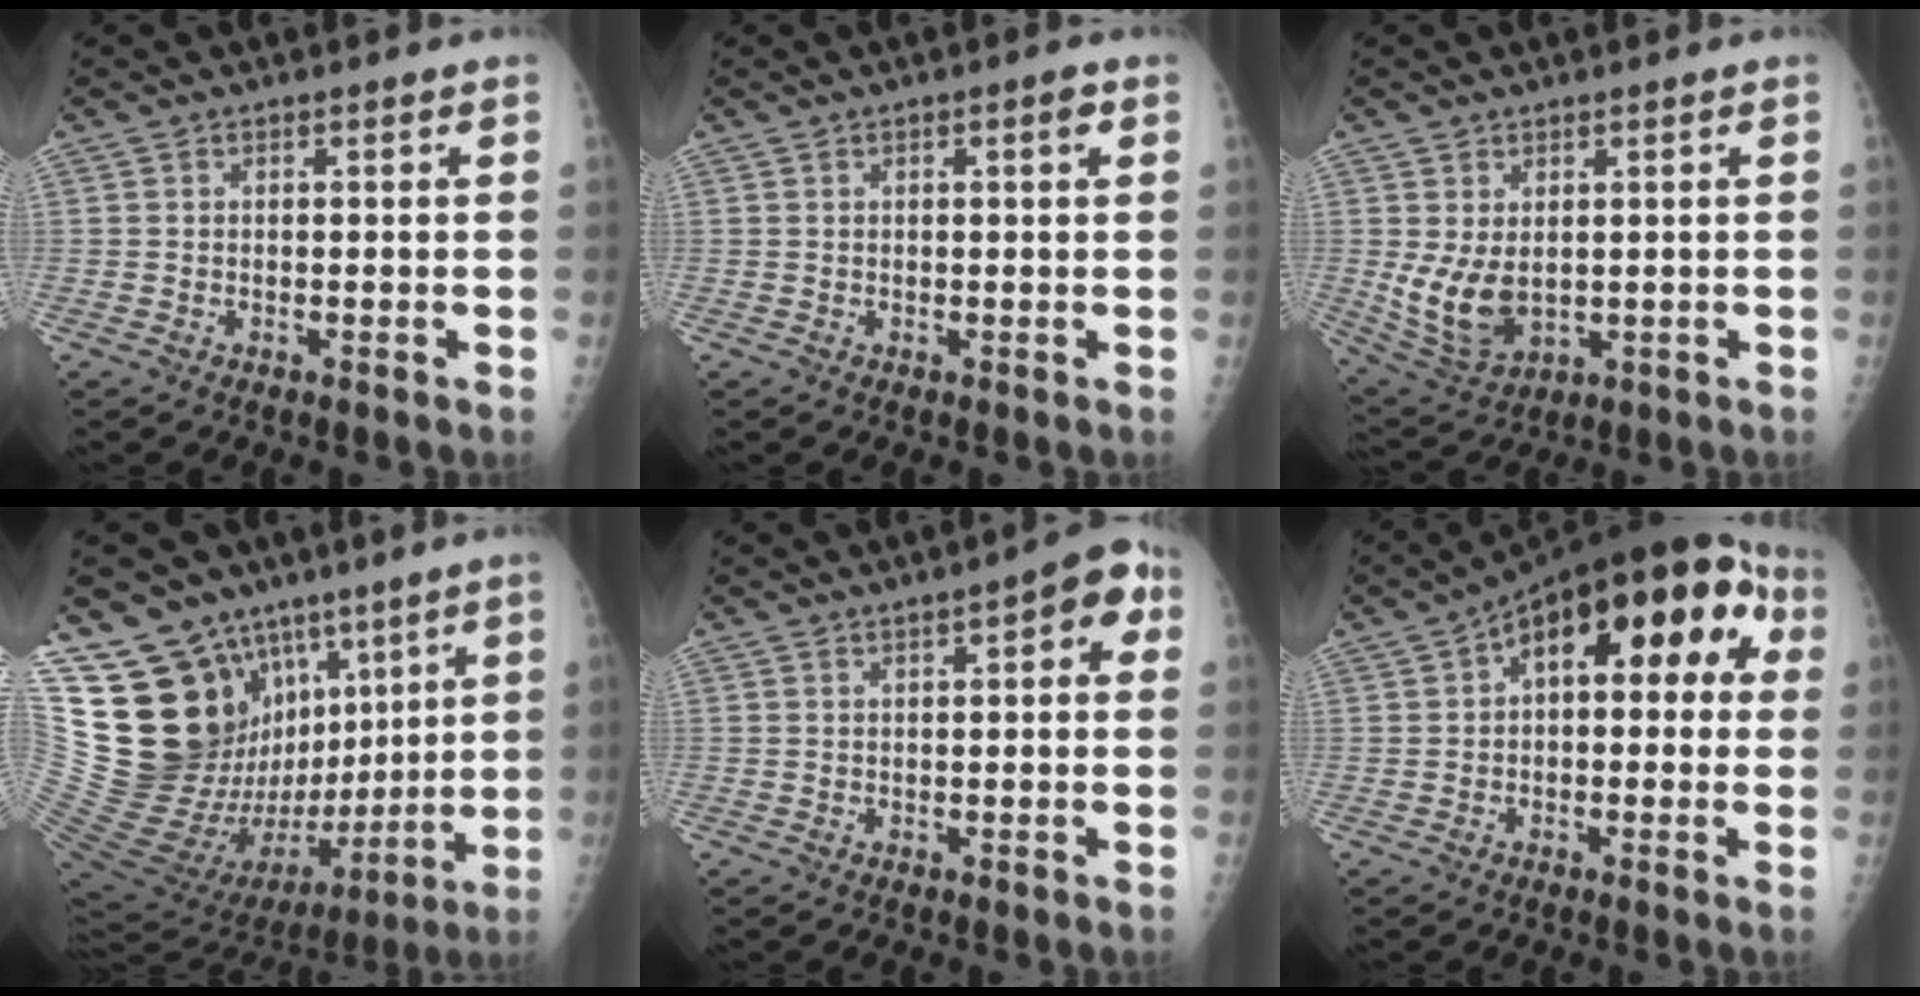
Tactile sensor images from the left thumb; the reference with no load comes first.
{"total": 2.1, "force": [0.8, 0.7, 1.8], "torque": [-0.022, 0.001, 0.010]}
{"total": 8.8, "force": [0.5, 5.7, 6.6], "torque": [-0.114, -0.017, 0.031]}
{"total": 25.6, "force": [10.3, 17.8, 15.2], "torque": [-0.226, -0.027, 0.211]}
{"total": 6.3, "force": [2.1, 2.3, 5.5], "torque": [-0.049, 0.012, 0.016]}
{"total": 17.2, "force": [4.1, 8.8, 14.2], "torque": [-0.155, 0.050, 0.046]}